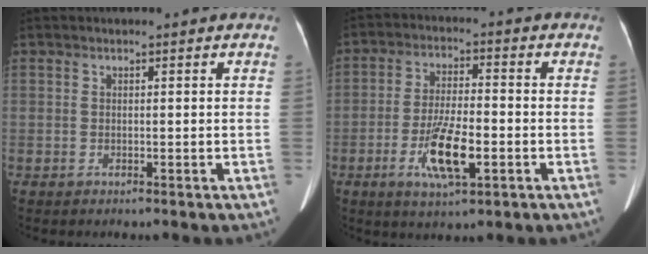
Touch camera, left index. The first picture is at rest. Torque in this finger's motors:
{"motor_torque": [0.64, 0.22, 0.22, 0.06]}